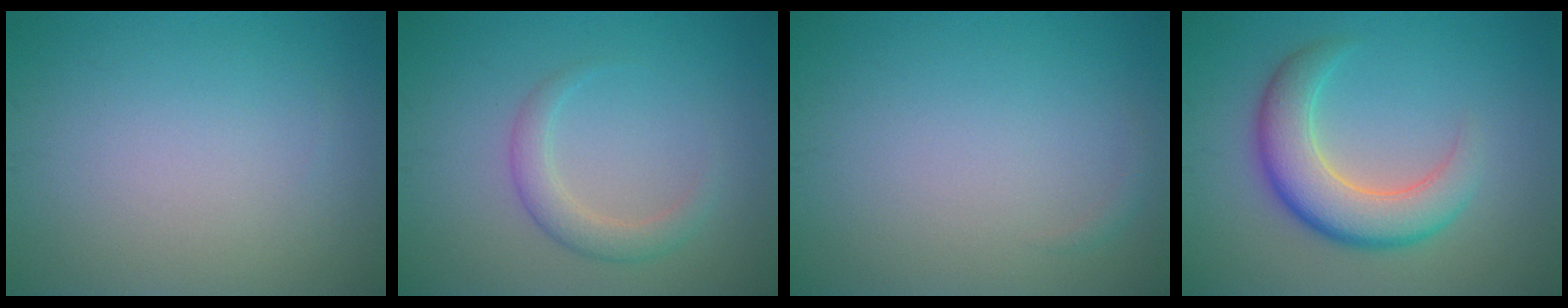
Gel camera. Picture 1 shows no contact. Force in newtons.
{"total": 2.5, "press": 2.5, "slide": 0.2}
{"total": 0.6, "press": 0.6, "slide": 0.1}
{"total": 6.2, "press": 6.2, "slide": 0.3}